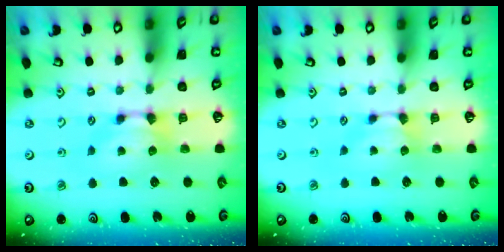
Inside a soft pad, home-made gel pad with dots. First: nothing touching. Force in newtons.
{"total": 0.9, "press": 0.8, "slide": 0.3}